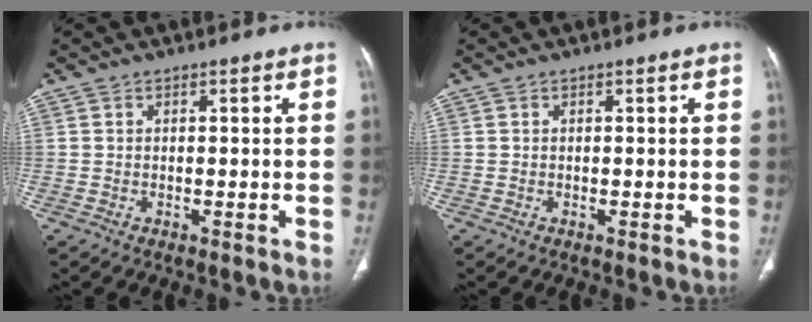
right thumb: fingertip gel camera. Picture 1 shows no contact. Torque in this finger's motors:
{"motor_torque": [-0.25, -0.01, -0.07, 0.14, 0.01]}